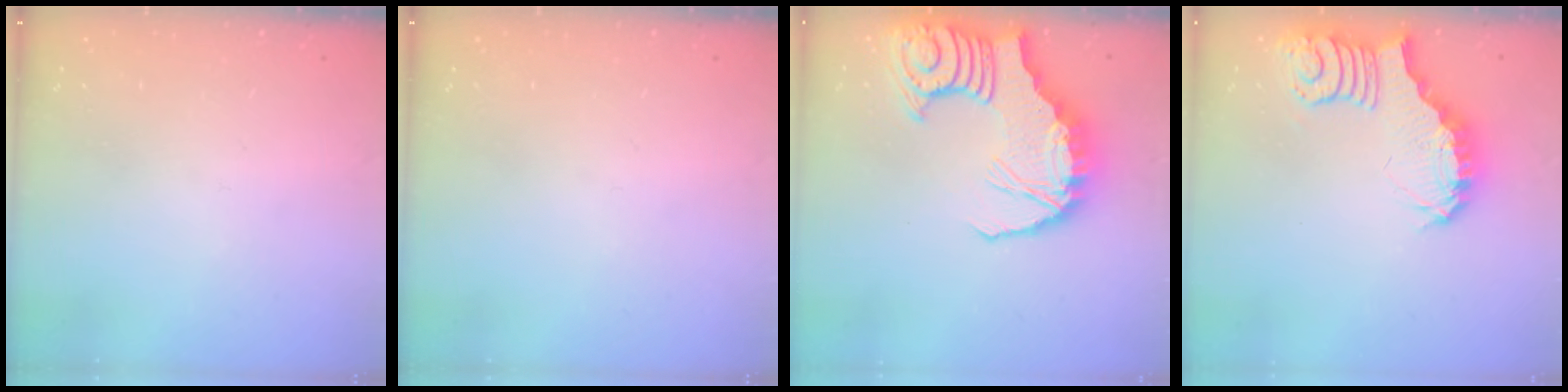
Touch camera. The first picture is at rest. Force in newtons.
{"total": 0.0}
{"total": 18.2, "press": 18.1, "slide": 2.2}
{"total": 3.9, "press": 3.9, "slide": 0.5}